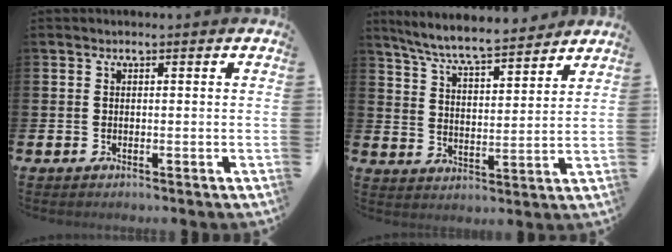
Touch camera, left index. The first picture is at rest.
{"total": 7.2, "force": [6.8, 0.6, 2.3], "torque": [-0.076, -0.042, 0.120]}